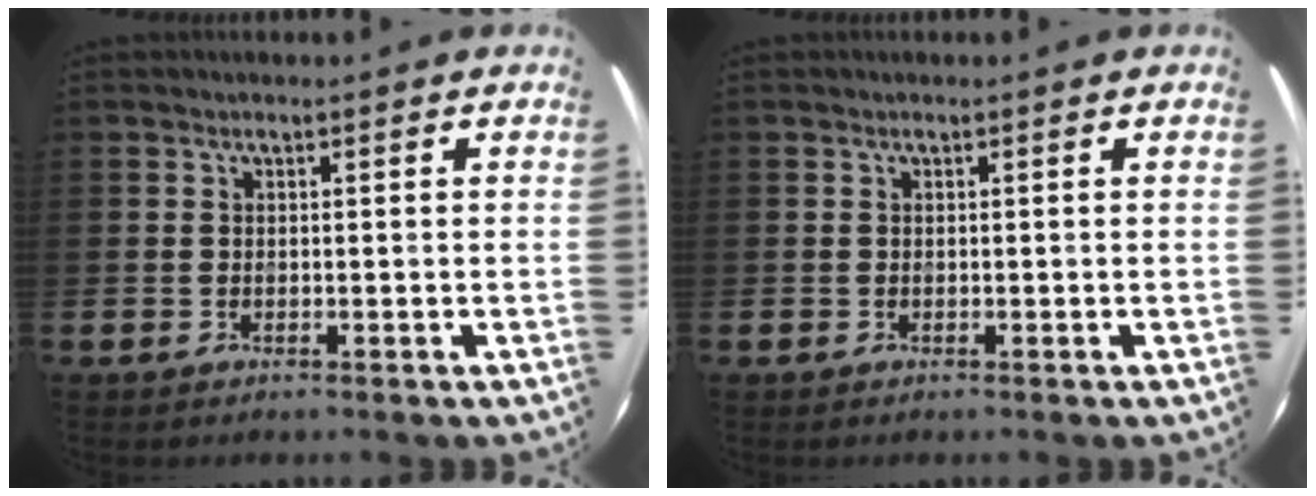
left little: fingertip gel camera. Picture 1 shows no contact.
{"total": 0.0}